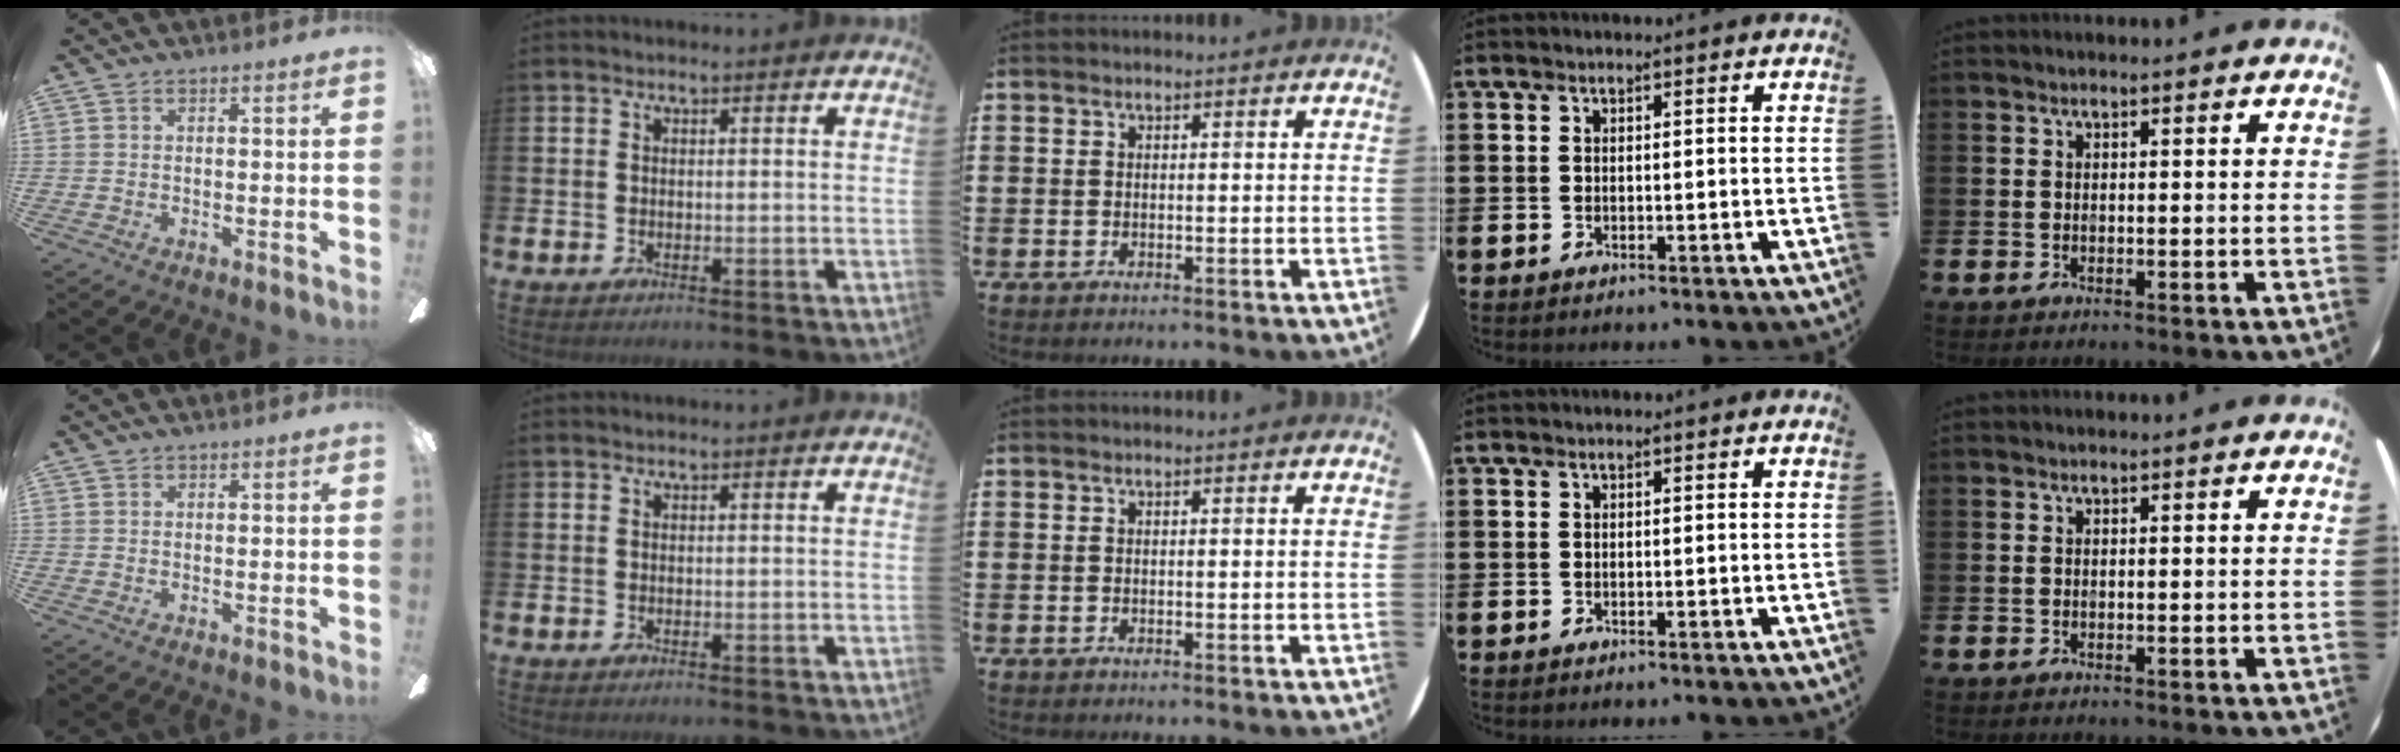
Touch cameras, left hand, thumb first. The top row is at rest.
{}